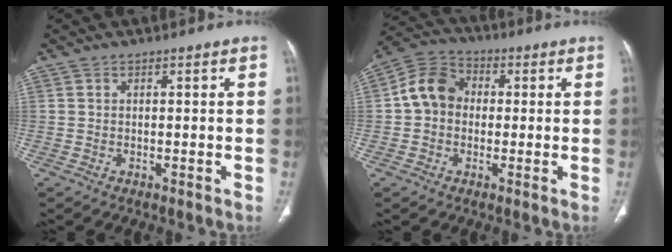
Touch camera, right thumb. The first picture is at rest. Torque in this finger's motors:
{"motor_torque": [-0.01, 0.05, 0.34, -0.24, 0.09]}